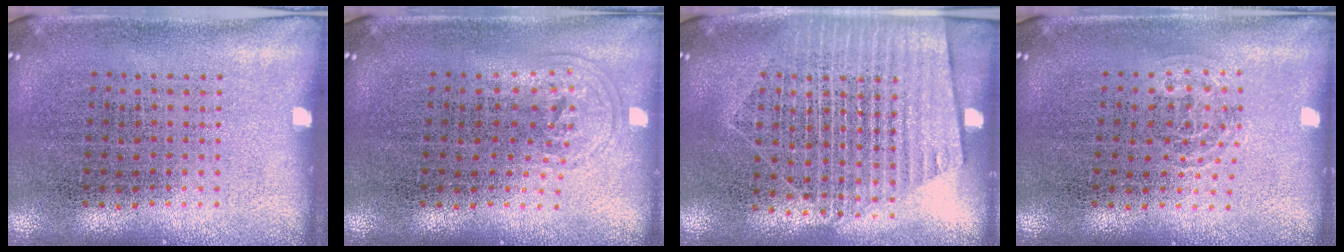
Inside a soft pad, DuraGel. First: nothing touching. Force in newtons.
{"total": 0.9, "press": 0.6, "slide": 0.6}
{"total": 1.6, "press": 1.4, "slide": 0.8}
{"total": 0.9, "press": 0.6, "slide": 0.7}